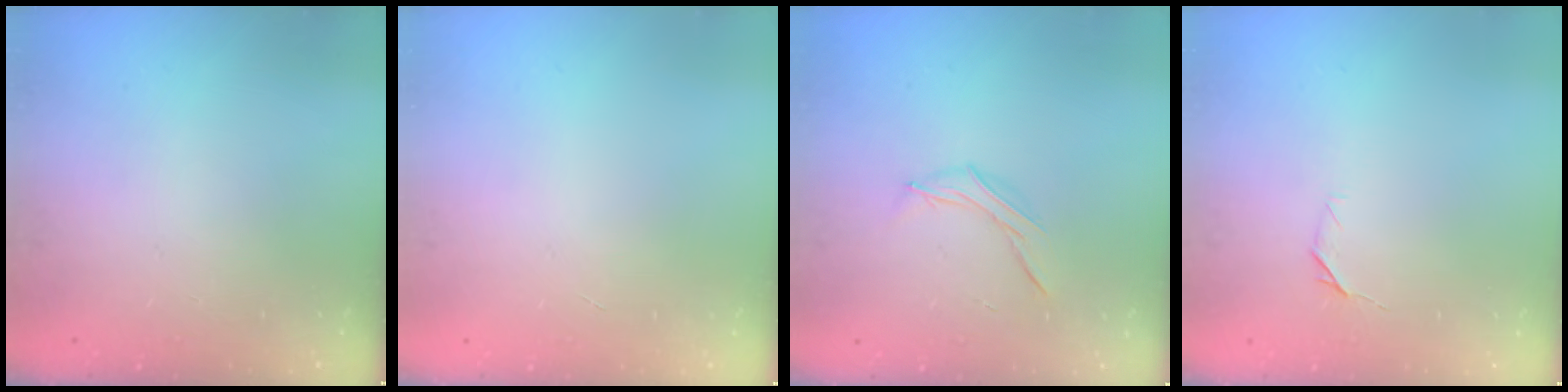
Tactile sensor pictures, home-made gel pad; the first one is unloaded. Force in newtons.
{"total": 0.0}
{"total": 6.8, "press": 6.6, "slide": 1.9}
{"total": 4.0, "press": 3.9, "slide": 1.0}